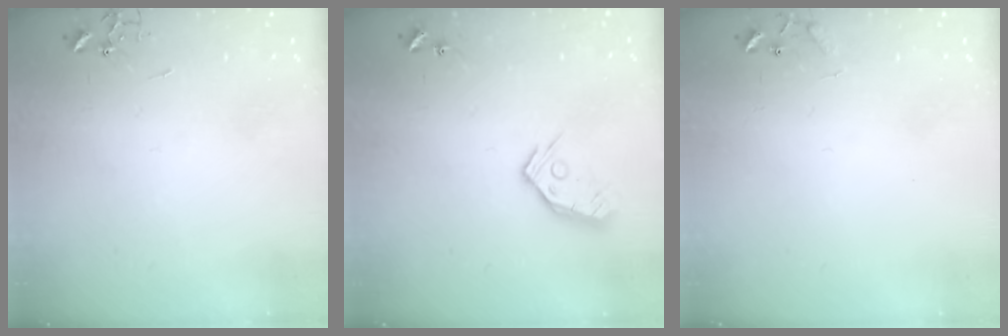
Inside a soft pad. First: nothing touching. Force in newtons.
{"total": 9.9, "press": 9.9, "slide": 0.8}
{"total": 5.8, "press": 5.8, "slide": 0.5}